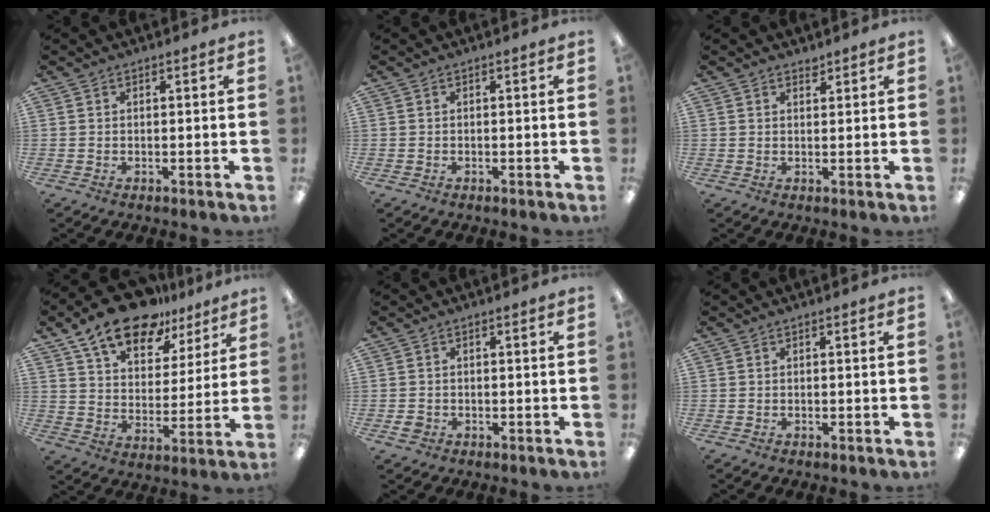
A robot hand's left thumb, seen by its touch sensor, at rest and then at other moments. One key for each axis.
{"total": 0.0}
{"total": 1.2, "fx": 1.2, "fy": 0.4, "fz": 0.1, "tx": 0.007, "ty": -0.007, "tz": 0.021}
{"total": 16.1, "fx": 12.1, "fy": 7.5, "fz": 7.6, "tx": -0.127, "ty": -0.073, "tz": 0.213}
{"total": 1.8, "fx": -0.9, "fy": 1.5, "fz": 0.6, "tx": -0.009, "ty": 0.002, "tz": -0.017}
{"total": 0.0}